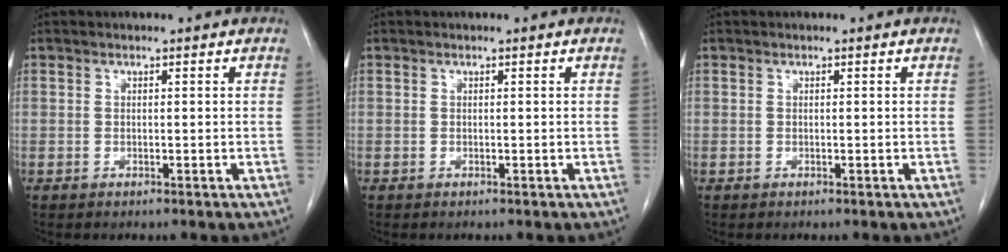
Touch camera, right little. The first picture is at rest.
{"total": 0.0}
{"total": 0.0}